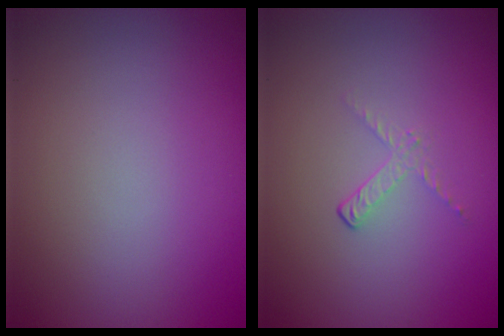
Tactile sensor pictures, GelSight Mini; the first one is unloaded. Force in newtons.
{"total": 1.1, "press": 0.4, "slide": 1.1}